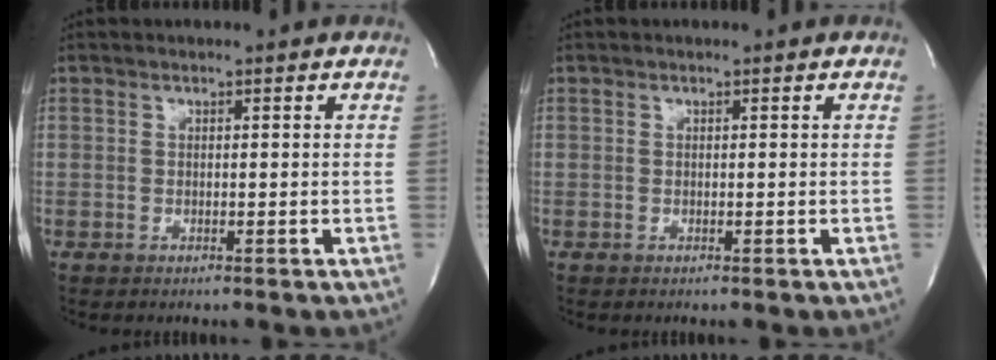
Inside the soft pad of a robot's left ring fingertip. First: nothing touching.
{"total": 0.0}